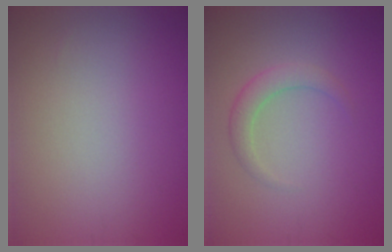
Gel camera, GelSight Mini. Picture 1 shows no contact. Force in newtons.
{"total": 2.1, "press": 2.1, "slide": 0.1}